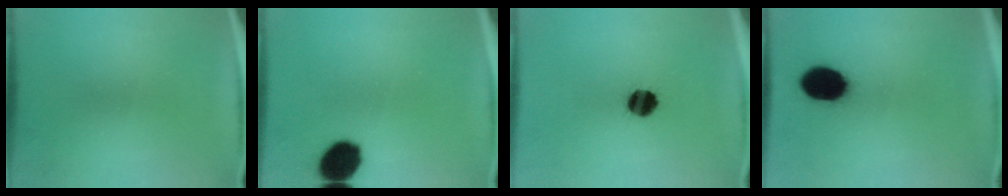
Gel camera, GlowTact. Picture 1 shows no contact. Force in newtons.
{"total": 11.5}
{"total": 7.9}
{"total": 13.0}